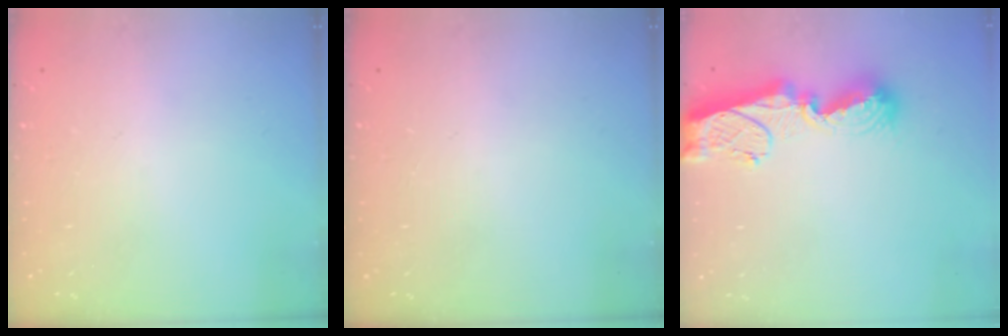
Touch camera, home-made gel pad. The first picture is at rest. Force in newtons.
{"total": 0.0}
{"total": 11.5, "press": 11.4, "slide": 1.4}